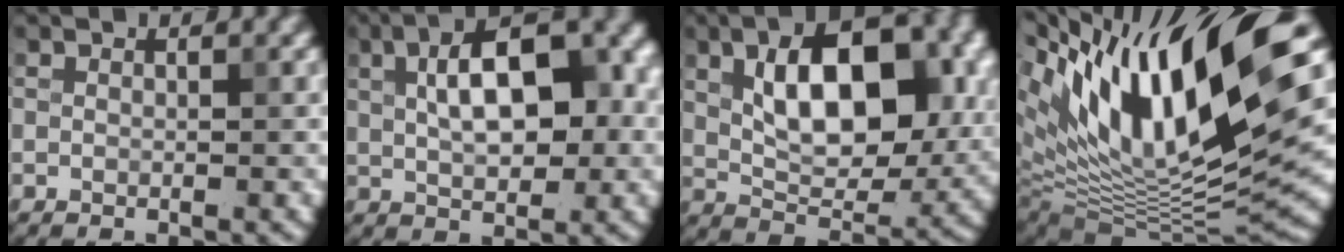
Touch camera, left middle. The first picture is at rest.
{"total": 9.6, "force": [1.3, 4.8, 8.2], "torque": [-0.119, 0.023, 0.018]}
{"total": 10.6, "force": [1.8, 5.9, 8.7], "torque": [-0.123, 0.007, 0.033]}
{"total": 16.2, "force": [6.6, 5.8, 13.6], "torque": [-0.250, 0.021, 0.118]}